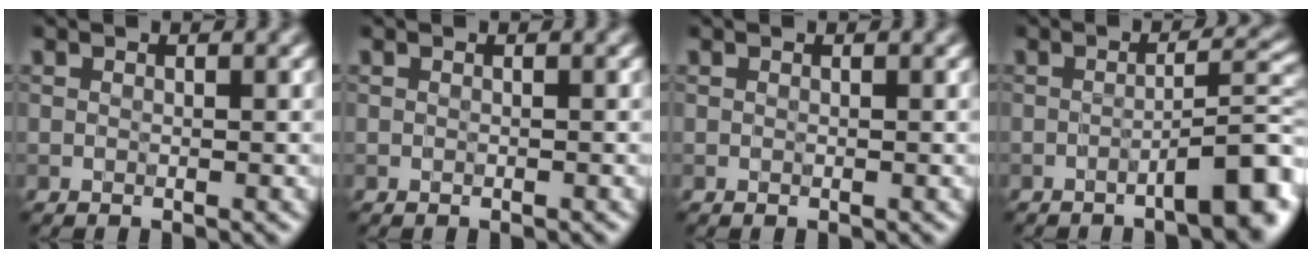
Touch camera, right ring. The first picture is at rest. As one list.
[{"total": 0.0}, {"total": 0.0}, {"total": 5.7, "force": [-2.5, 1.3, 5.0], "torque": [-0.065, 0.014, -0.042]}]